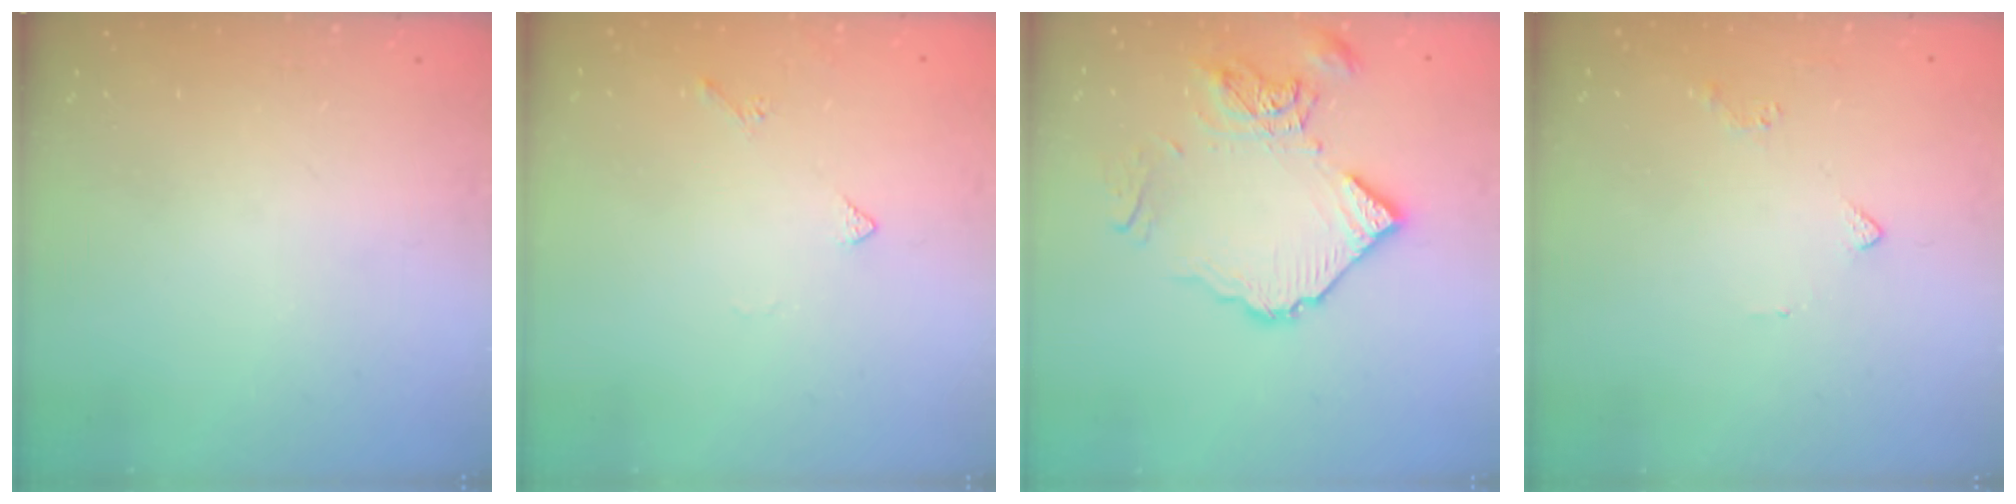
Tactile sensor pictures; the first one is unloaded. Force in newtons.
{"total": 3.3, "press": 3.2, "slide": 0.7}
{"total": 13.0, "press": 12.9, "slide": 1.4}
{"total": 1.8, "press": 1.7, "slide": 0.6}